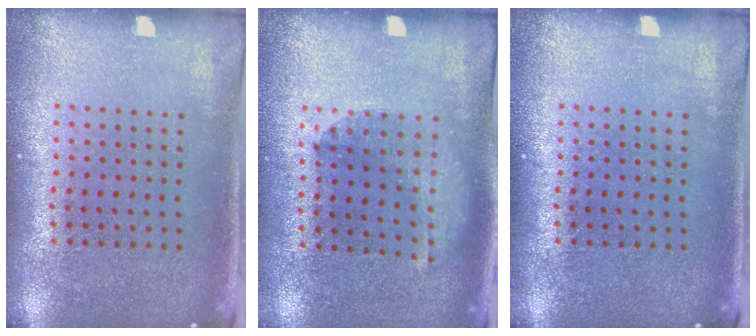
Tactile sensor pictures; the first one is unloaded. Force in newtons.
{"total": 1.0, "press": 1.0, "slide": 0.3}
{"total": 0.0}